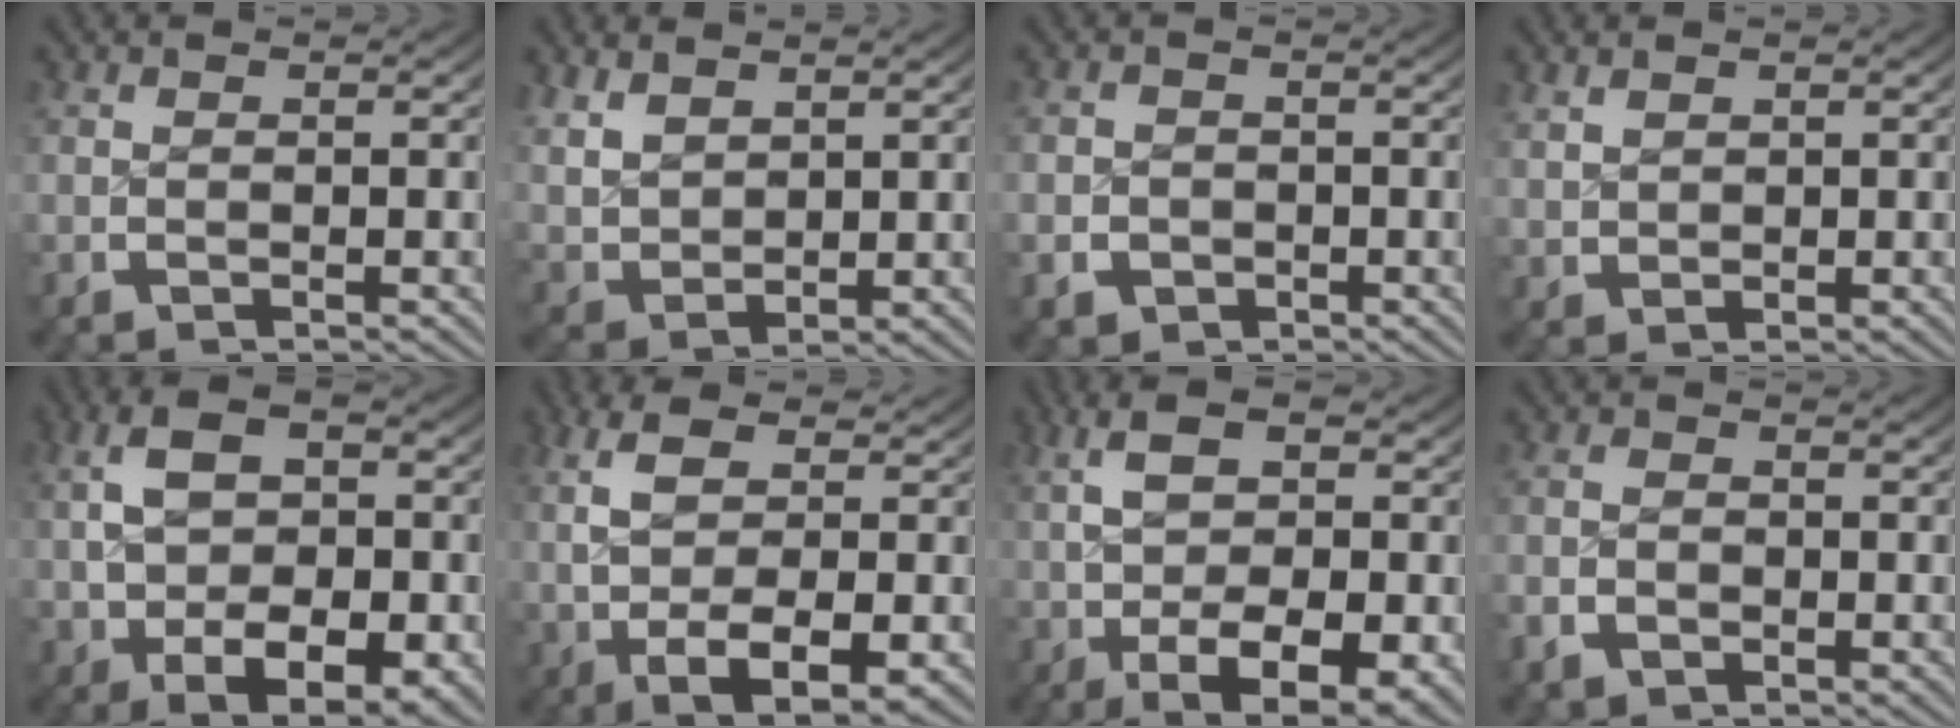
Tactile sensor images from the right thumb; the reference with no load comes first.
{"total": 4.1, "force": [1.8, 3.0, 2.3], "torque": [-0.060, -0.021, 0.052]}
{"total": 3.7, "force": [-1.4, 3.1, 1.2], "torque": [-0.025, -0.015, -0.020]}
{"total": 1.5, "force": [1.2, 0.7, 0.5], "torque": [-0.006, 0.002, 0.032]}
{"total": 11.1, "force": [-0.4, 7.3, 8.4], "torque": [-0.156, -0.033, 0.011]}
{"total": 9.7, "force": [-0.3, 5.8, 7.8], "torque": [-0.173, -0.039, 0.022]}
{"total": 11.0, "force": [-0.9, 6.4, 8.8], "torque": [-0.164, -0.038, 0.006]}
{"total": 2.3, "force": [-1.0, 1.8, 1.0], "torque": [-0.021, -0.002, -0.020]}